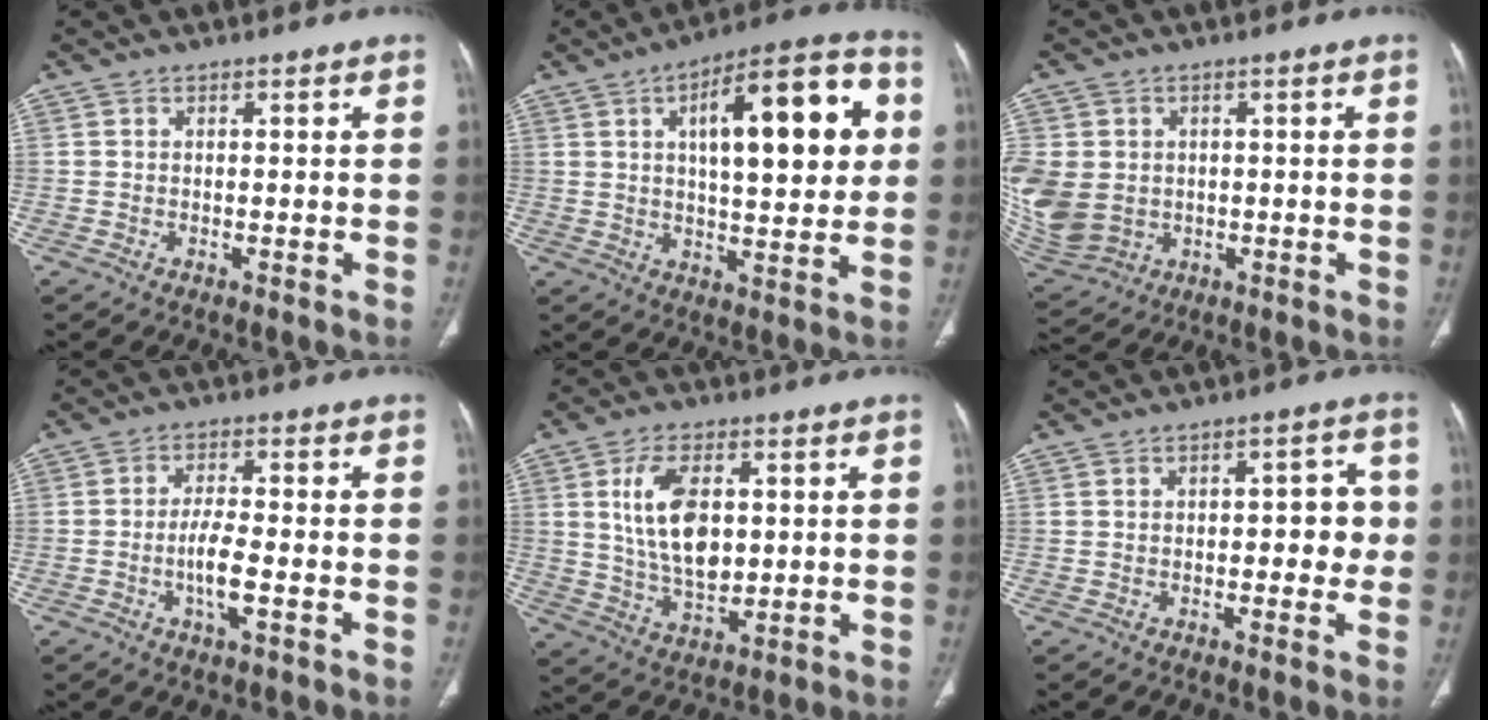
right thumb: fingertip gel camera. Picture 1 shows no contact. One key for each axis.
{"total": 20.4, "fx": 5.2, "fy": 7.5, "fz": 18.2, "tx": -0.228, "ty": 0.013, "tz": 0.071}
{"total": 16.9, "fx": -0.6, "fy": 14.5, "fz": 8.6, "tx": -0.237, "ty": 0.005, "tz": 0.015}
{"total": 5.5, "fx": -1.6, "fy": 1.2, "fz": 5.1, "tx": -0.103, "ty": 0.003, "tz": -0.033}
{"total": 12.0, "fx": 2.3, "fy": 6.7, "fz": 9.6, "tx": -0.165, "ty": -0.013, "tz": 0.050}
{"total": 5.7, "fx": -0.2, "fy": 3.1, "fz": 4.8, "tx": -0.032, "ty": 0.016, "tz": -0.007}